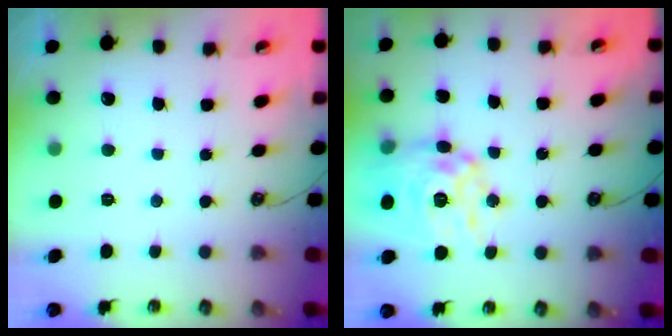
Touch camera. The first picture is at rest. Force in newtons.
{"total": 15.3, "press": 15.3, "slide": 1.4}